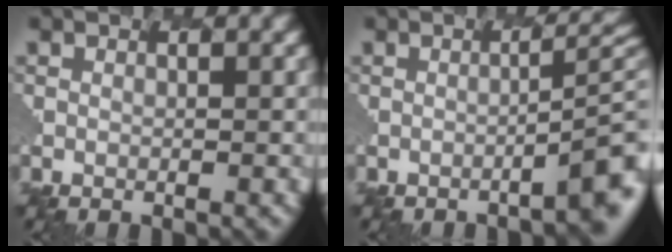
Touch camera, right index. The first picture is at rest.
{"total": 5.3, "force": [-1.4, 1.3, 4.9], "torque": [-0.051, 0.004, -0.023]}